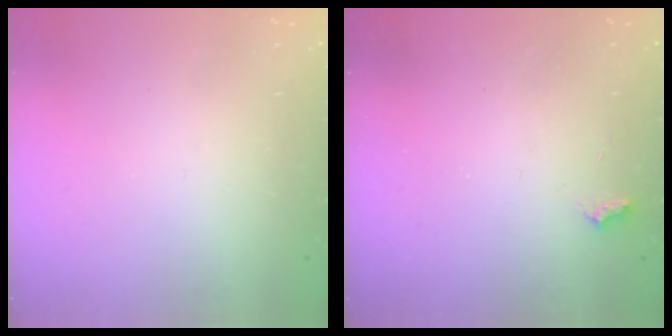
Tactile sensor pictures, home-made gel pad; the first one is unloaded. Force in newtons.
{"total": 3.0, "press": 2.9, "slide": 0.5}